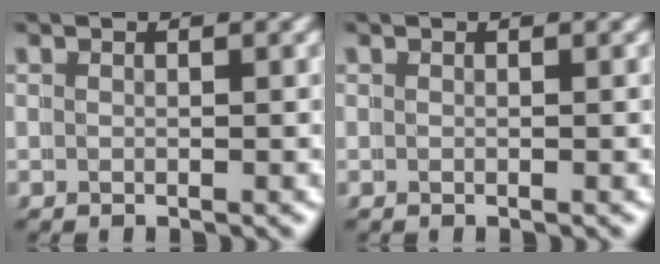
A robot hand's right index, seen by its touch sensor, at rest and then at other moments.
{"total": 0.0}